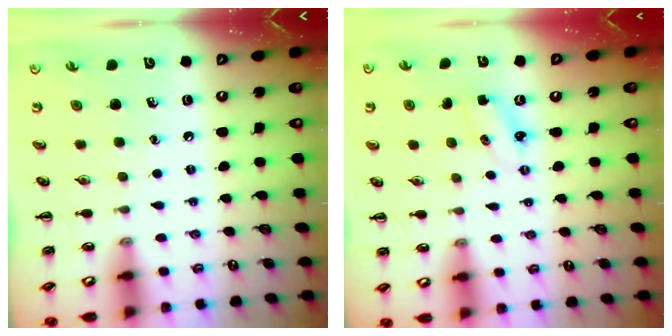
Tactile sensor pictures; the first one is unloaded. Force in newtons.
{"total": 2.7, "press": 2.6, "slide": 0.8}